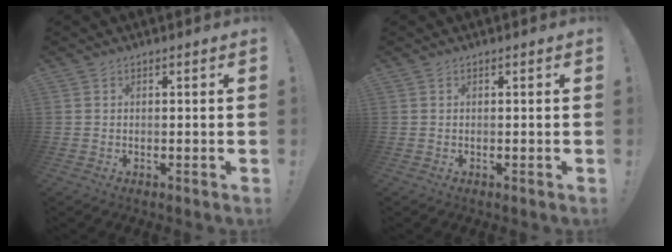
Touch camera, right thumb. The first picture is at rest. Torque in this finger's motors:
{"motor_torque": [0.02, 0.02, 0.00, -0.01, 0.00]}